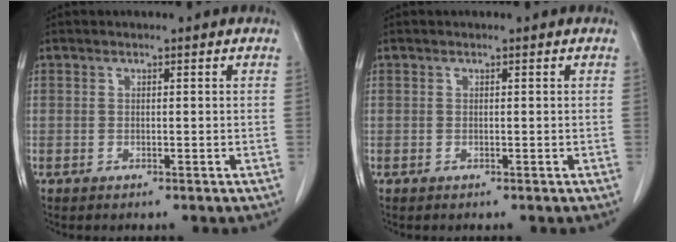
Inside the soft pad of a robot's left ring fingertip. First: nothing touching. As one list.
[{"total": 0.0}]